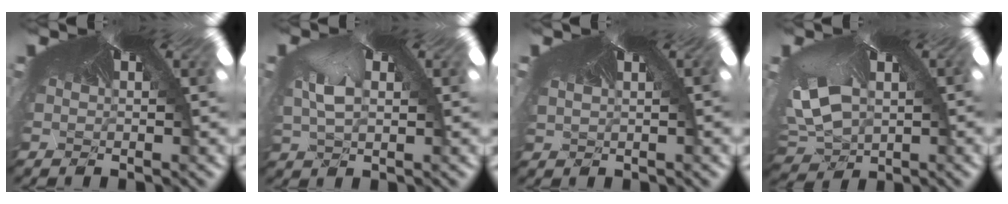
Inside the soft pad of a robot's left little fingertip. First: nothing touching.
{"total": 3.0, "force": [-1.5, 2.2, 1.4], "torque": [-0.054, -0.018, 0.017]}
{"total": 0.8, "force": [0.6, 0.3, 0.5], "torque": [-0.029, -0.002, 0.021]}
{"total": 4.7, "force": [-3.8, 2.8, -0.4], "torque": [-0.045, -0.065, -0.020]}